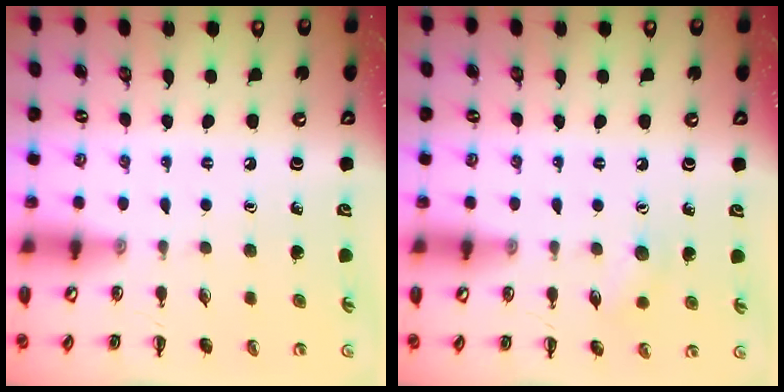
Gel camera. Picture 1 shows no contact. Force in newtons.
{"total": 5.9, "press": 5.7, "slide": 1.5}